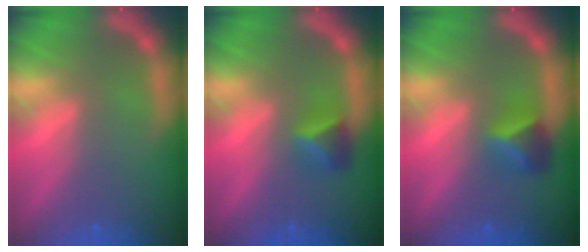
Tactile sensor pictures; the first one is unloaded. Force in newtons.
{"total": 2.4}
{"total": 2.9}